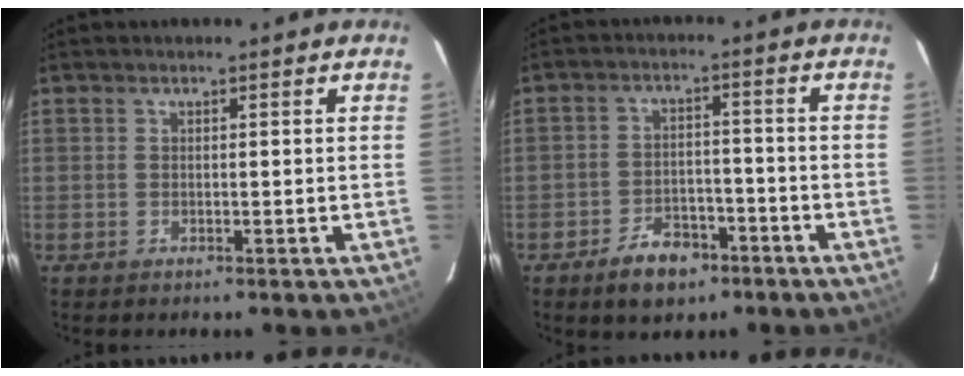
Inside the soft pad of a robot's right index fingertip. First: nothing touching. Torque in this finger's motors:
{"motor_torque": [0.54, -0.55, 0.10, -0.08]}